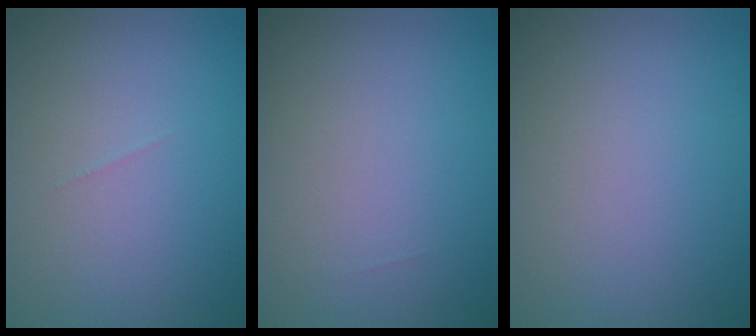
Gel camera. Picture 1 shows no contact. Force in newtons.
{"total": 0.0}
{"total": 0.0}